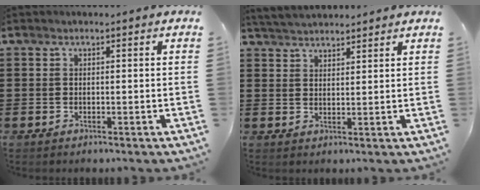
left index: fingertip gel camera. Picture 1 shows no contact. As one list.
[{"total": 3.4, "force": [3.3, 0.4, 0.4], "torque": [-0.018, -0.005, 0.063]}]